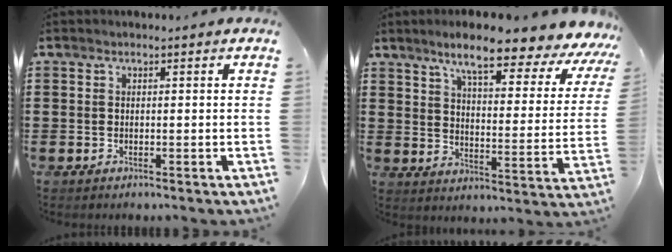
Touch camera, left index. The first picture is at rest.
{"total": 9.1, "force": [7.2, 0.7, 5.5], "torque": [-0.110, -0.042, 0.113]}